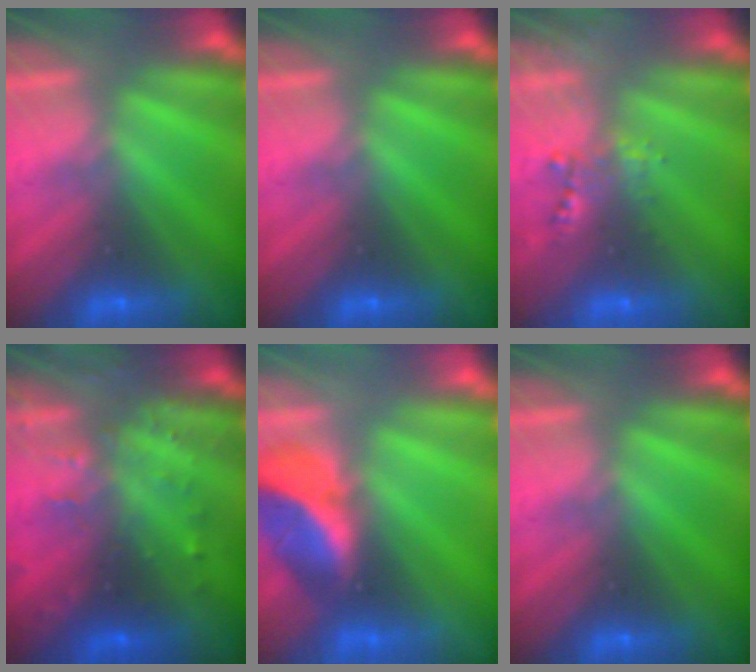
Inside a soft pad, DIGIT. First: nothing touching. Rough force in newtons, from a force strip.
{"total": 0.0}
{"total": 2.4}
{"total": 3.3}
{"total": 2.6}
{"total": 0.0}